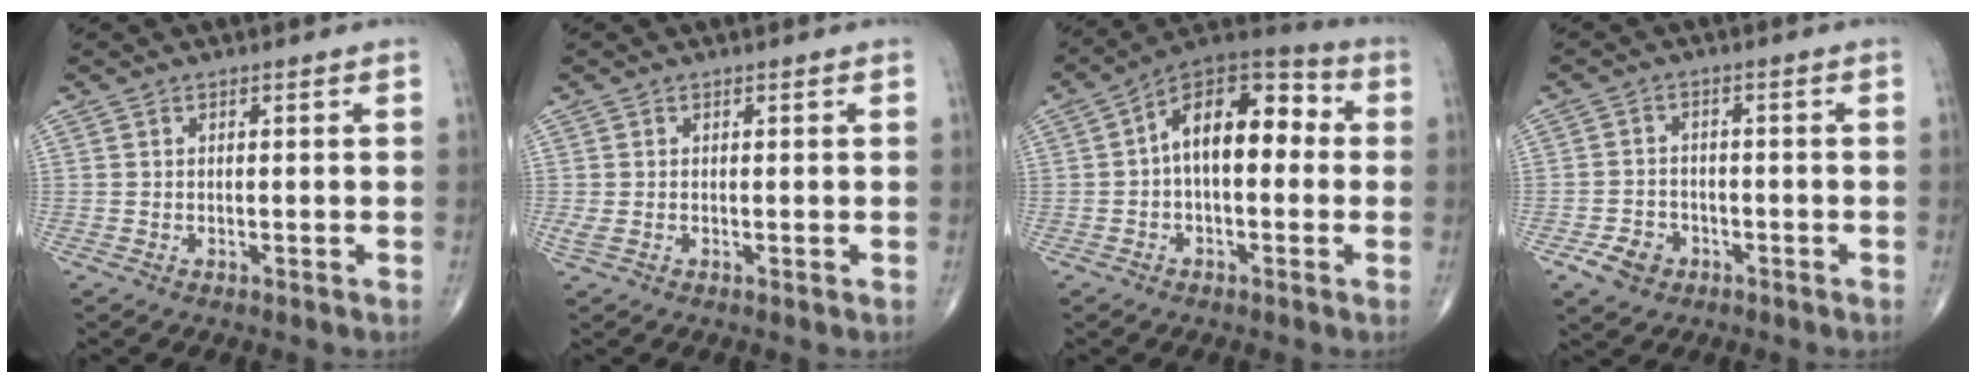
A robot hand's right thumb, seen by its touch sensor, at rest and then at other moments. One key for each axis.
{"total": 1.3, "fx": 0.0, "fy": 0.6, "fz": 1.1, "tx": -0.032, "ty": 0.000, "tz": 0.004}
{"total": 14.5, "fx": 1.1, "fy": 8.0, "fz": 12.0, "tx": -0.159, "ty": 0.047, "tz": 0.002}
{"total": 3.4, "fx": -2.1, "fy": 2.4, "fz": 1.2, "tx": -0.015, "ty": 0.014, "tz": -0.035}